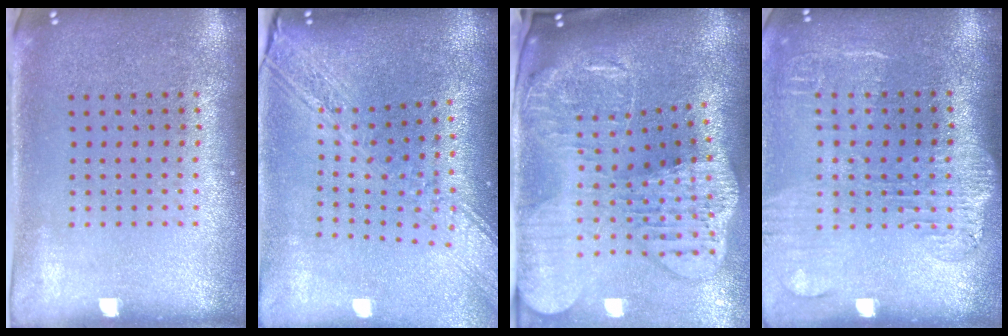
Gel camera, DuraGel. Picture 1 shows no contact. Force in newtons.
{"total": 2.9, "press": 2.3, "slide": 1.9}
{"total": 4.3, "press": 3.3, "slide": 2.8}
{"total": 1.9, "press": 1.6, "slide": 1.0}